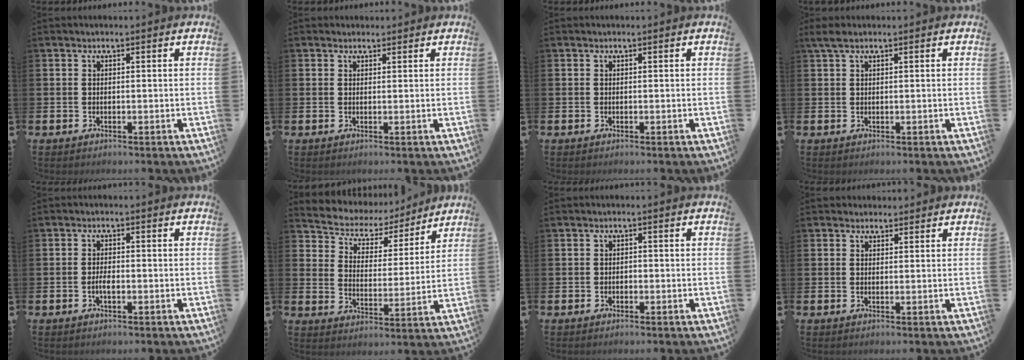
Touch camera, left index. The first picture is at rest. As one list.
[{"total": 1.1, "force": [1.0, 0.6, 0.0], "torque": [0.011, 0.001, 0.016]}, {"total": 0.0}, {"total": 1.8, "force": [1.2, 0.6, 1.1], "torque": [-0.019, 0.003, 0.020]}, {"total": 1.8, "force": [-0.5, 0.7, 1.6], "torque": [-0.026, 0.000, -0.011]}, {"total": 5.9, "force": [5.2, 2.6, 0.5], "torque": [-0.045, -0.040, 0.087]}, {"total": 0.8, "force": [-0.4, 0.7, 0.1], "torque": [-0.001, 0.002, -0.011]}, {"total": 1.7, "force": [1.5, 0.8, -0.1], "torque": [0.012, -0.001, 0.026]}]